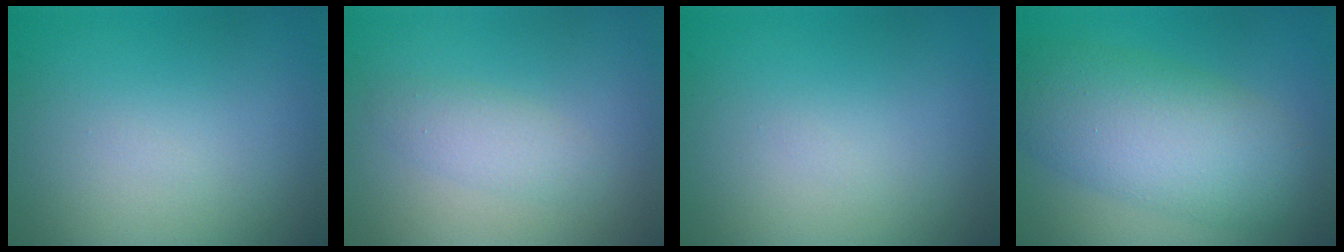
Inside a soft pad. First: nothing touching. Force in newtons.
{"total": 1.9, "press": 1.9, "slide": 0.1}
{"total": 0.0}
{"total": 7.6, "press": 7.6, "slide": 0.3}